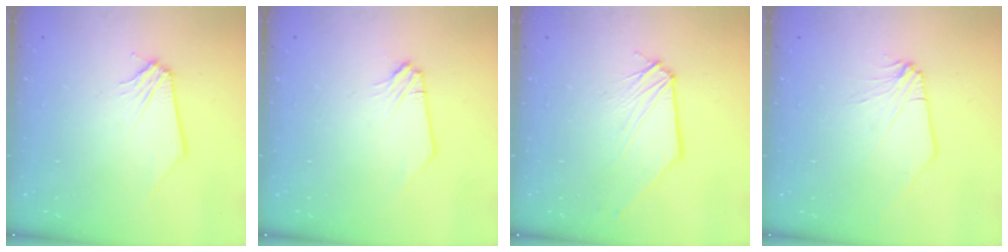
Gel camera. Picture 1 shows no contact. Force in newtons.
{"total": 0.0}
{"total": 1.0, "press": 1.0, "slide": 0.1}
{"total": 1.7, "press": 1.7, "slide": 0.3}